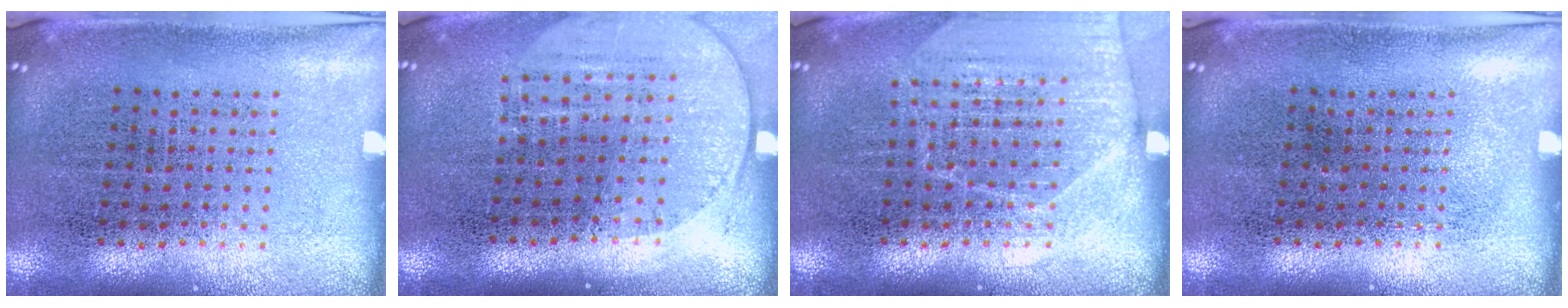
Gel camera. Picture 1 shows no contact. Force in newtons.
{"total": 1.6, "press": 1.4, "slide": 0.6}
{"total": 1.6, "press": 1.5, "slide": 0.3}
{"total": 0.0}